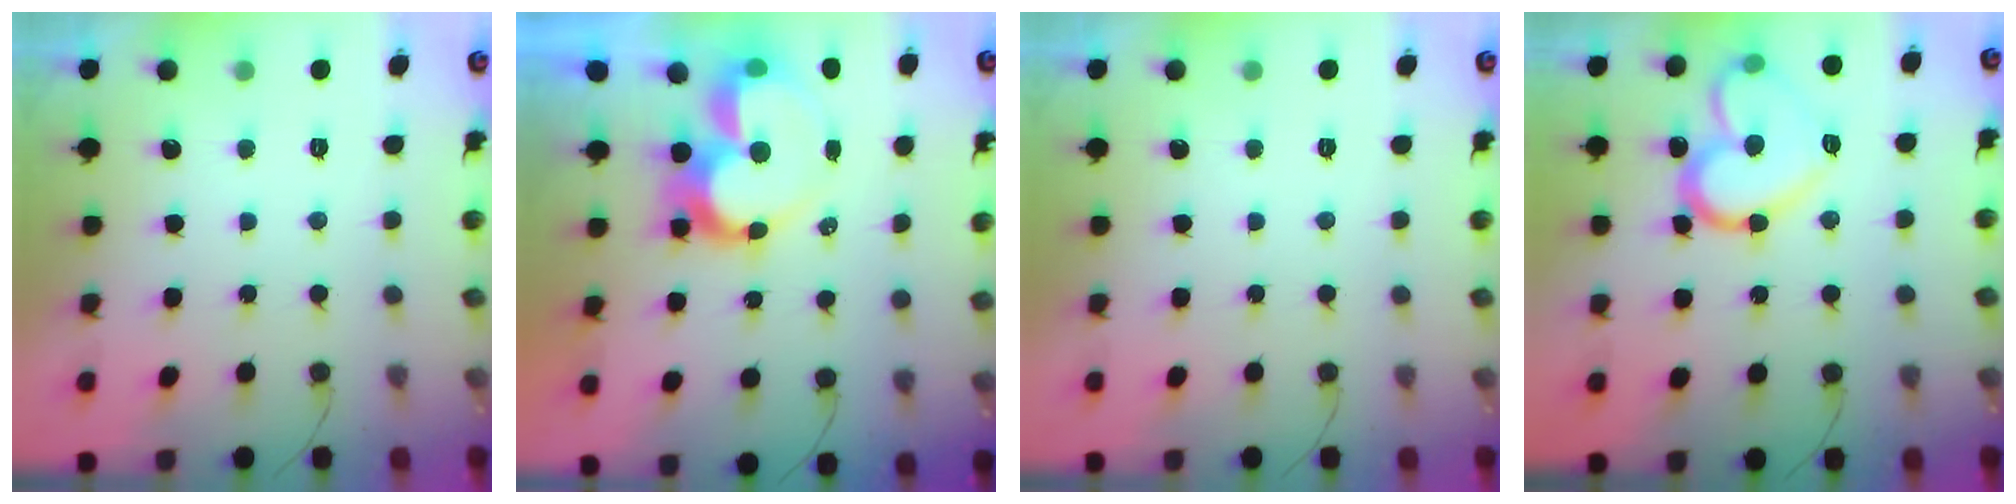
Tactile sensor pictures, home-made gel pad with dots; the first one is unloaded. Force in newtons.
{"total": 11.8, "press": 11.8, "slide": 1.2}
{"total": 0.0}
{"total": 16.1, "press": 16.1, "slide": 1.7}